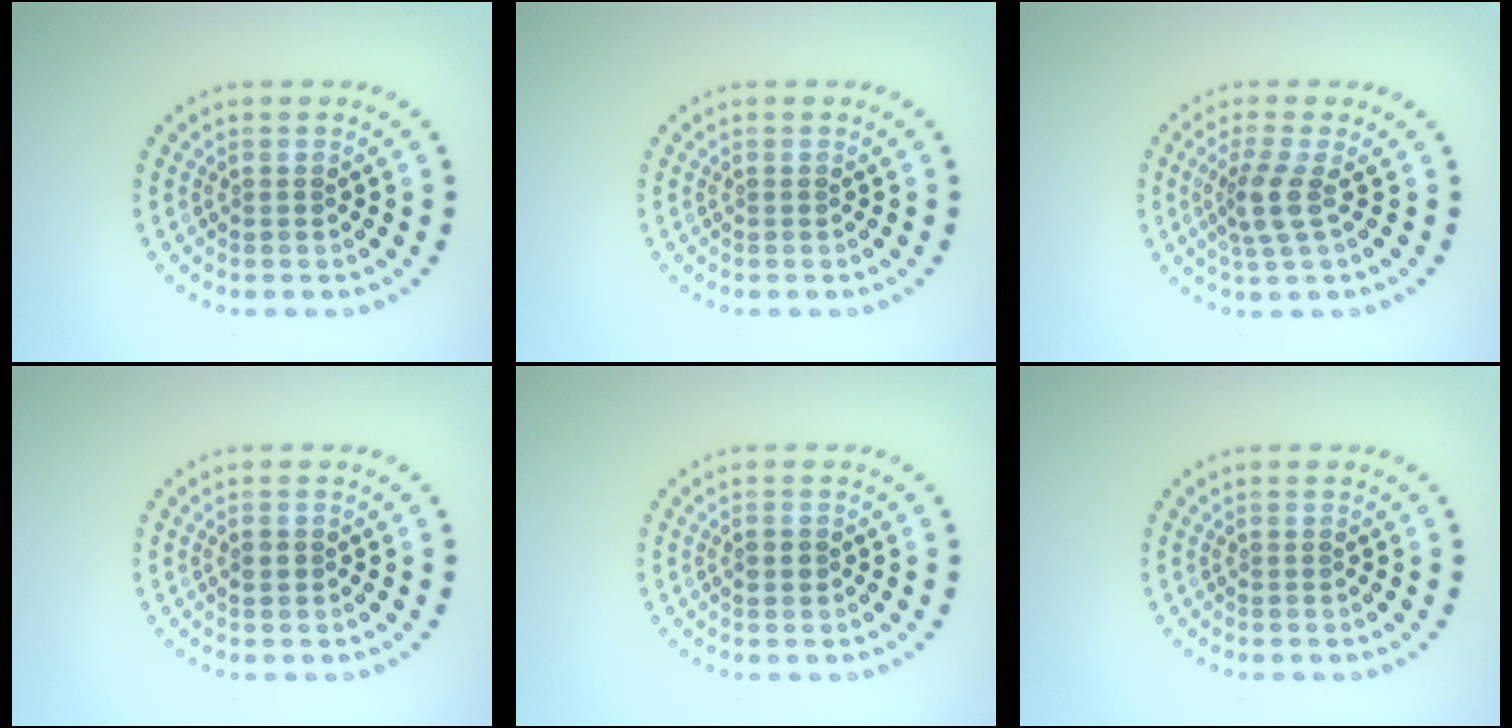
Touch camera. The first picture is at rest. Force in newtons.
{"total": 0.0}
{"total": 2.7, "press": 2.0, "slide": 1.8}
{"total": 1.0, "press": 0.9, "slide": 0.2}
{"total": 1.2, "press": 1.2, "slide": 0.0}
{"total": 0.0}